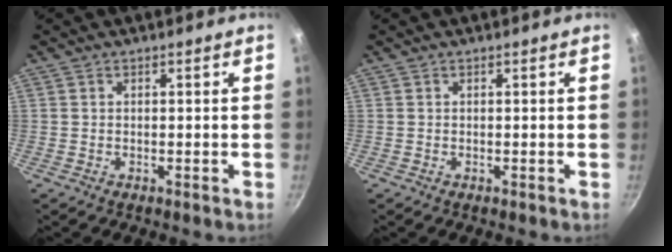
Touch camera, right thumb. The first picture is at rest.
{"total": 0.0}